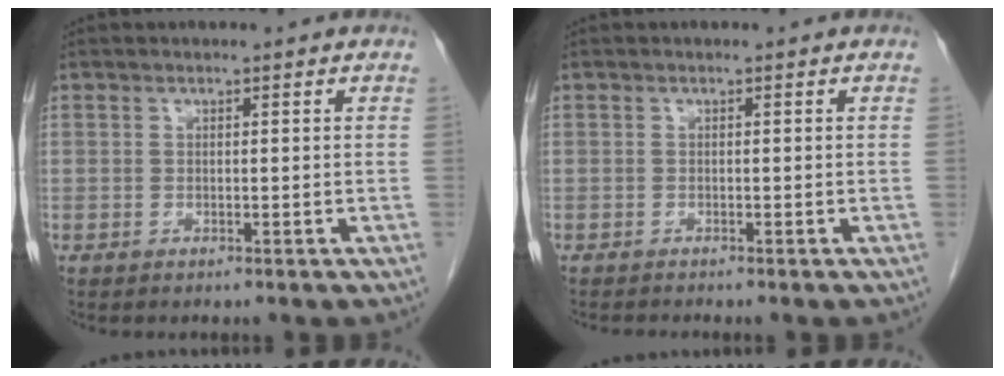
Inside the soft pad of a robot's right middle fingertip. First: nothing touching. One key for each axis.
{"total": 0.9, "fx": -0.8, "fy": -0.3, "fz": 0.1, "tx": -0.008, "ty": -0.004, "tz": -0.015}